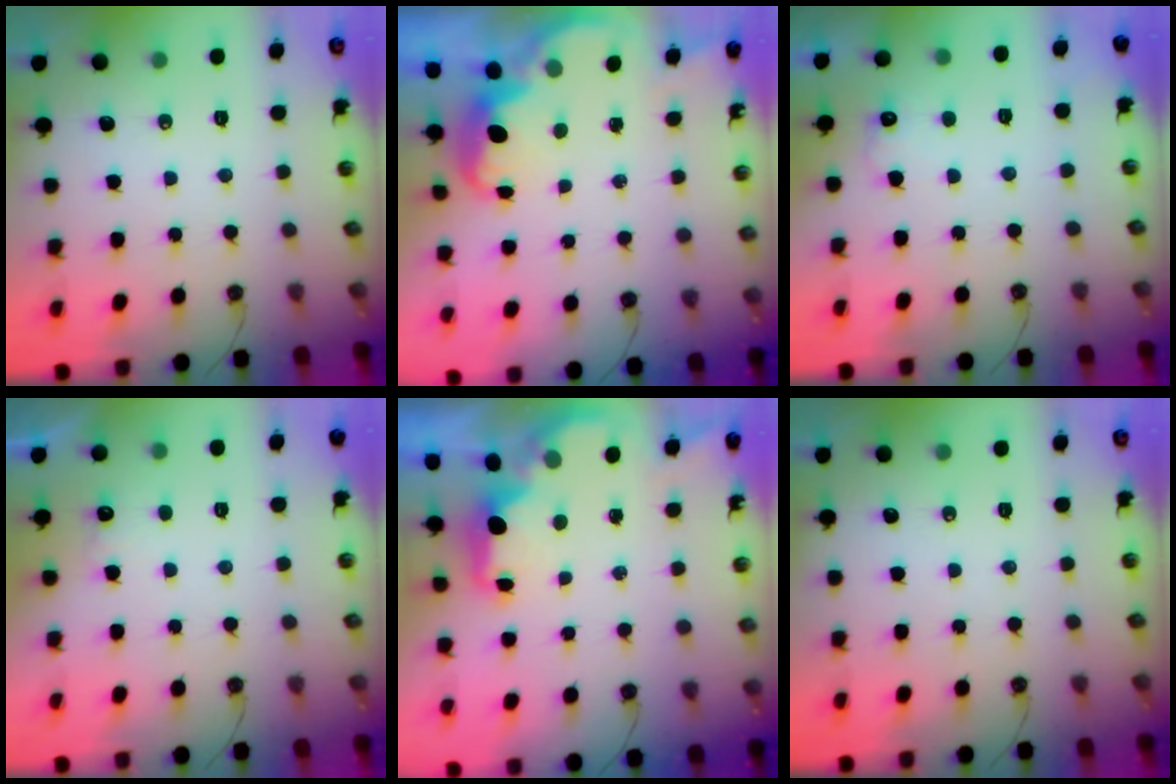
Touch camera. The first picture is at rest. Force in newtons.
{"total": 2.7, "press": 2.6, "slide": 0.6}
{"total": 5.7, "press": 5.6, "slide": 1.2}
{"total": 5.0, "press": 4.9, "slide": 1.3}
{"total": 2.0, "press": 1.9, "slide": 0.7}
{"total": 0.0}